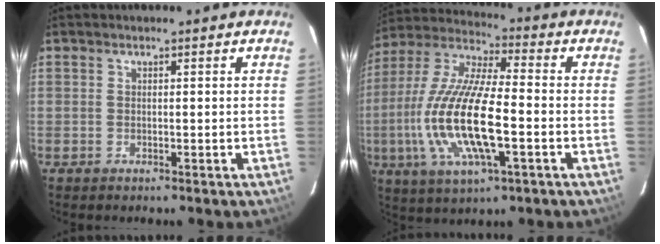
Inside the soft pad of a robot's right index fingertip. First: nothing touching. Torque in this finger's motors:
{"motor_torque": [1.42, -0.72, 1.05, 0.21]}